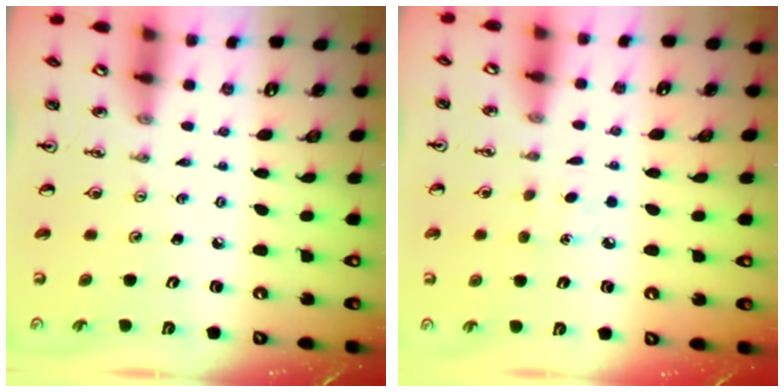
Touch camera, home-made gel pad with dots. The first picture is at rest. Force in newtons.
{"total": 4.0, "press": 4.0, "slide": 0.4}